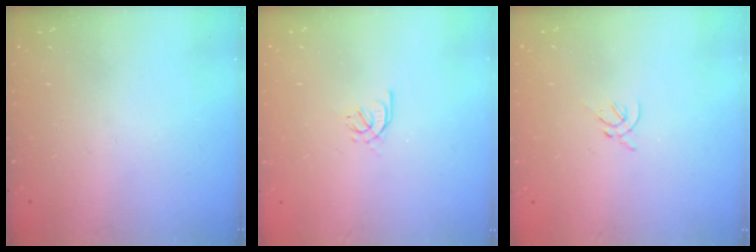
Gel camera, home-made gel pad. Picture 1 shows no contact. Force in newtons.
{"total": 2.4, "press": 2.3, "slide": 0.6}
{"total": 1.2, "press": 1.1, "slide": 0.5}